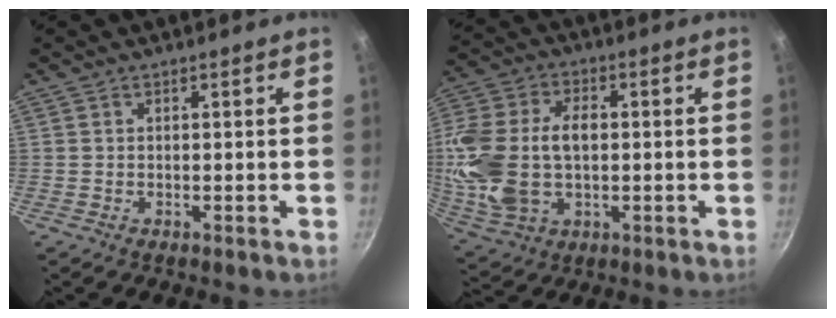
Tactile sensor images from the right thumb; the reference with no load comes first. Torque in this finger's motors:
{"motor_torque": [2.17, 2.84, 1.77, -0.29, 0.26]}